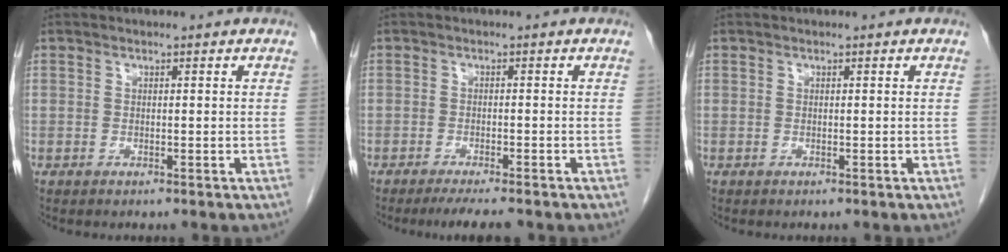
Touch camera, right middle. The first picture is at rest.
{"total": 5.4, "force": [-4.5, 0.3, 3.0], "torque": [-0.039, -0.010, -0.066]}
{"total": 0.0}